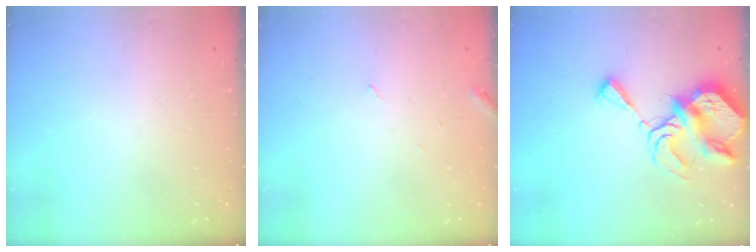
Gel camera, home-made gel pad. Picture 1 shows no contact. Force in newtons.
{"total": 3.0, "press": 3.0, "slide": 0.2}
{"total": 10.0, "press": 10.0, "slide": 1.1}